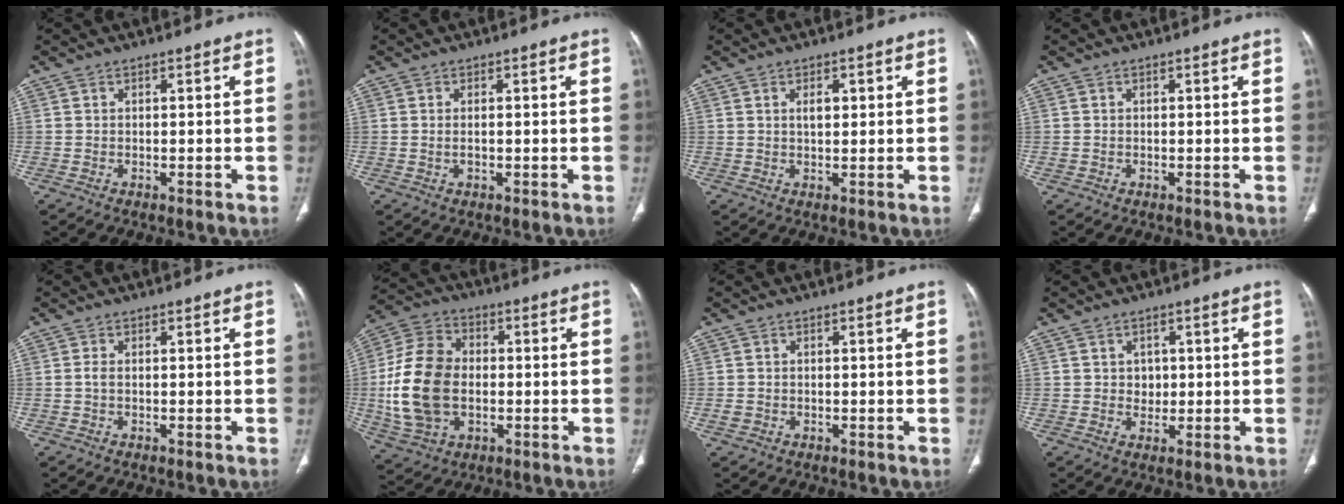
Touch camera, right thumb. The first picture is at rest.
{"total": 1.1, "force": [-0.1, 0.4, 1.0], "torque": [-0.027, -0.001, -0.001]}
{"total": 2.6, "force": [0.8, 1.4, 2.1], "torque": [-0.030, -0.003, 0.014]}
{"total": 0.0}
{"total": 1.0, "force": [-0.1, 0.5, 0.8], "torque": [-0.019, 0.000, -0.003]}
{"total": 17.0, "force": [-1.3, 11.7, 12.3], "torque": [-0.240, 0.016, -0.016]}
{"total": 1.0, "force": [-0.4, 0.8, 0.4], "torque": [-0.011, 0.001, -0.005]}
{"total": 2.5, "force": [0.3, 2.2, 1.2], "torque": [-0.001, 0.000, 0.007]}